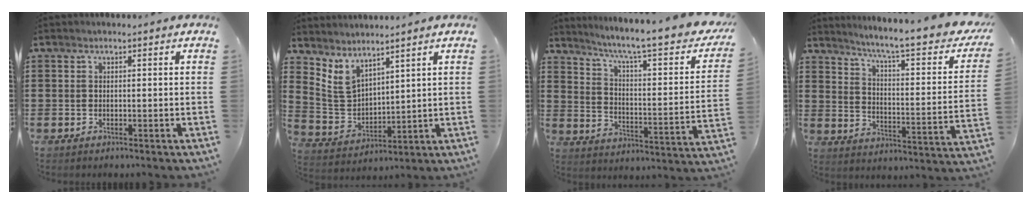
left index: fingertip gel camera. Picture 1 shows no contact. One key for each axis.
{"total": 4.8, "fx": 4.1, "fy": 1.8, "fz": 1.5, "tx": -0.050, "ty": -0.018, "tz": 0.077}
{"total": 7.1, "fx": 5.3, "fy": 0.1, "fz": 4.8, "tx": -0.106, "ty": -0.044, "tz": 0.076}
{"total": 7.0, "fx": 5.5, "fy": -0.5, "fz": 4.3, "tx": -0.091, "ty": -0.051, "tz": 0.080}